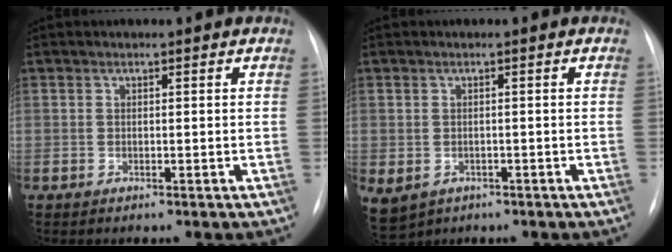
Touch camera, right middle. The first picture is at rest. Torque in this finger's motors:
{"motor_torque": [0.94, -0.88, 0.71, 0.21]}